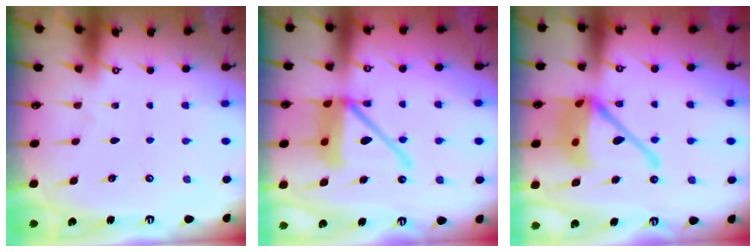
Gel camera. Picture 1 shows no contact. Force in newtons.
{"total": 15.5, "press": 15.4, "slide": 2.0}
{"total": 17.8, "press": 17.6, "slide": 3.0}